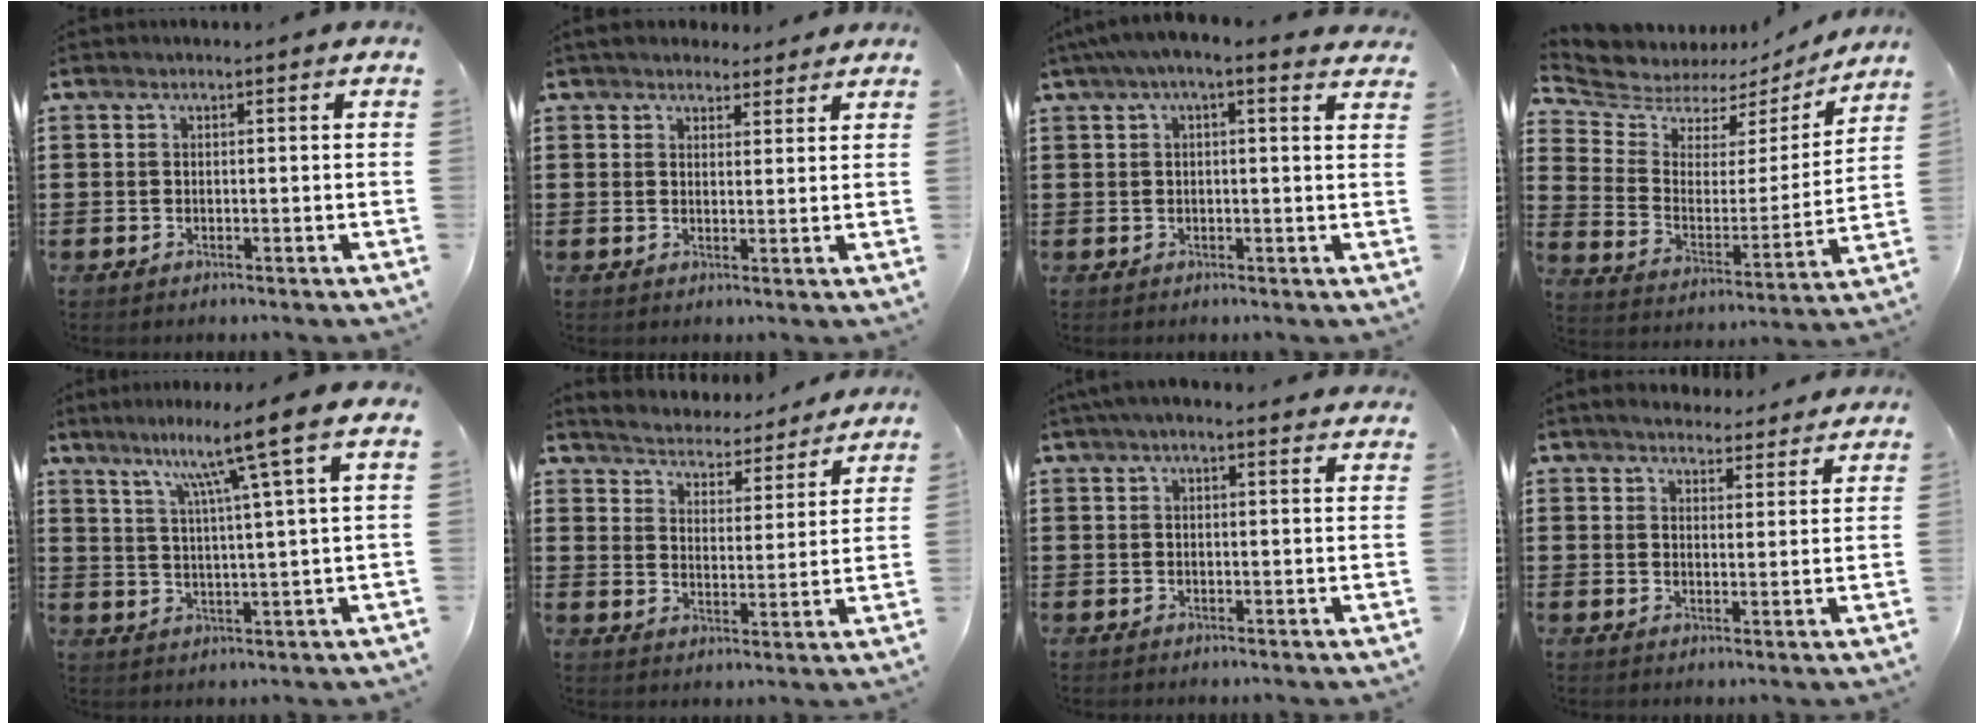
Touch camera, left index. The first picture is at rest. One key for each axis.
{"total": 3.0, "fx": 2.8, "fy": 1.2, "fz": 0.3, "tx": -0.014, "ty": 0.000, "tz": 0.053}
{"total": 2.7, "fx": 1.5, "fy": 0.4, "fz": 2.1, "tx": -0.045, "ty": 0.001, "tz": 0.026}
{"total": 5.8, "fx": 5.3, "fy": 2.3, "fz": 0.4, "tx": -0.048, "ty": -0.037, "tz": 0.089}
{"total": 9.4, "fx": 5.8, "fy": -1.4, "fz": 7.2, "tx": -0.149, "ty": -0.020, "tz": 0.085}
{"total": 4.1, "fx": 4.1, "fy": -0.2, "fz": -0.6, "tx": -0.017, "ty": -0.041, "tz": 0.064}
{"total": 2.7, "fx": 2.0, "fy": 0.6, "fz": 1.7, "tx": -0.038, "ty": 0.008, "tz": 0.037}
{"total": 3.5, "fx": 3.5, "fy": 0.6, "fz": 0.3, "tx": -0.018, "ty": -0.010, "tz": 0.063}